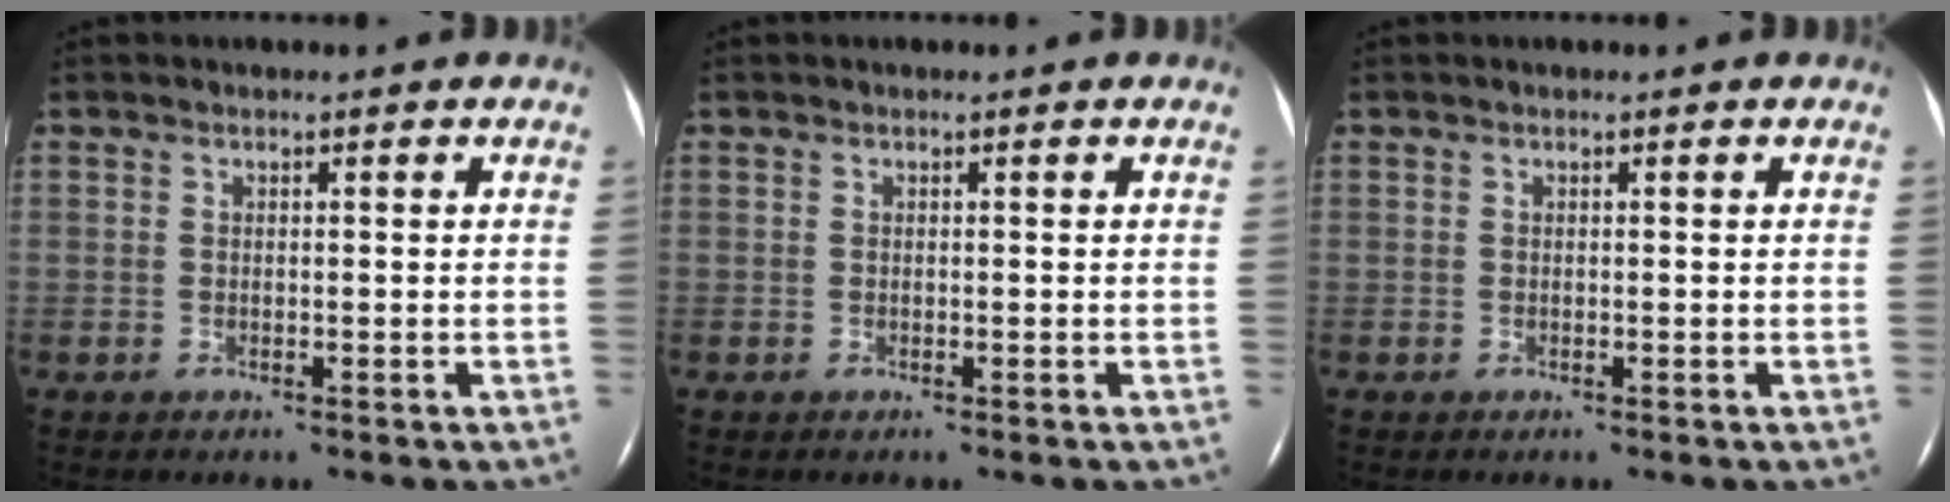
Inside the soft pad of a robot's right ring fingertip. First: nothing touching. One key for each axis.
{"total": 0.0}
{"total": 0.0}